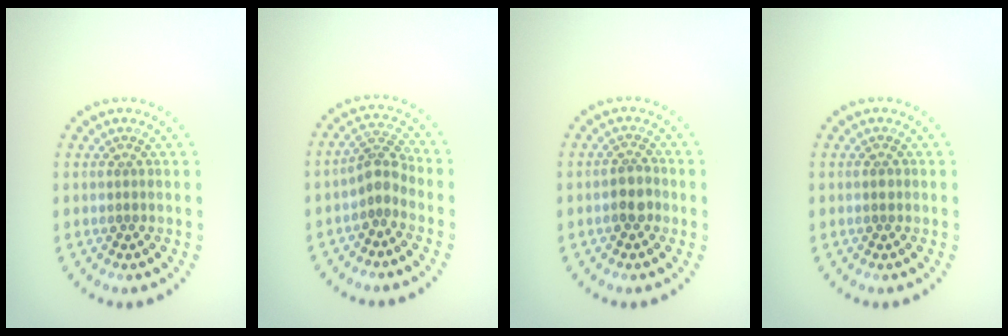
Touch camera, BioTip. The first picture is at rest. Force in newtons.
{"total": 2.4, "press": 1.9, "slide": 1.6}
{"total": 2.1, "press": 1.9, "slide": 0.8}
{"total": 0.6, "press": 0.6, "slide": 0.1}